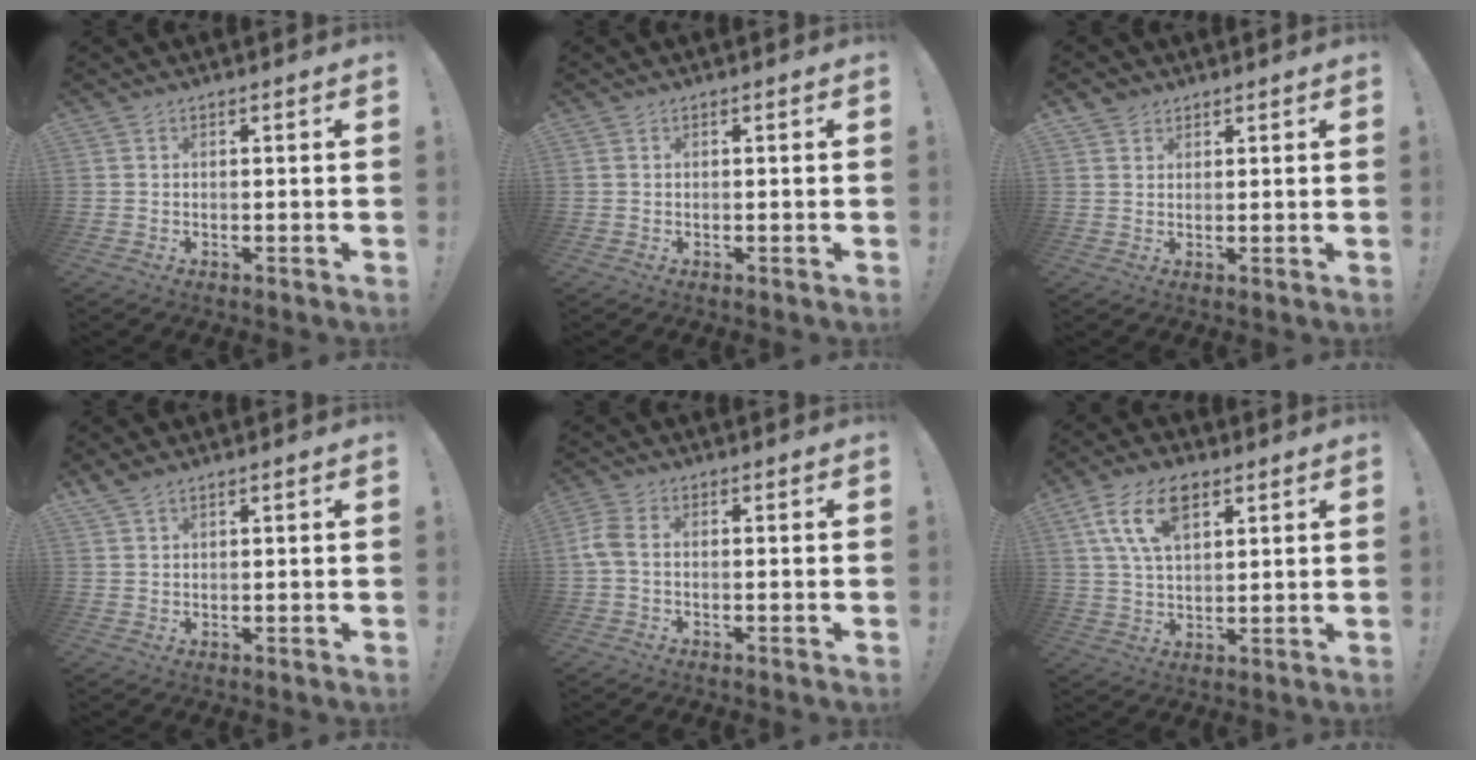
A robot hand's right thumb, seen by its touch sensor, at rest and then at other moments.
{"total": 0.0}
{"total": 2.9, "force": [2.2, 1.9, 0.3], "torque": [0.005, -0.012, 0.039]}
{"total": 2.2, "force": [1.9, 0.7, 0.9], "torque": [-0.019, -0.008, 0.035]}
{"total": 4.3, "force": [-0.4, 2.2, 3.6], "torque": [-0.084, -0.003, -0.008]}
{"total": 12.6, "force": [5.9, 6.9, 8.8], "torque": [-0.160, -0.004, 0.109]}